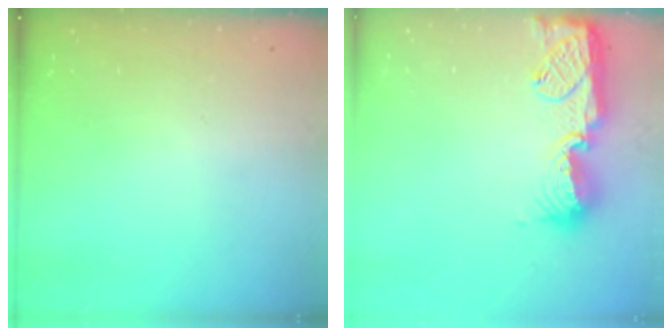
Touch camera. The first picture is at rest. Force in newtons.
{"total": 15.5, "press": 15.4, "slide": 0.9}